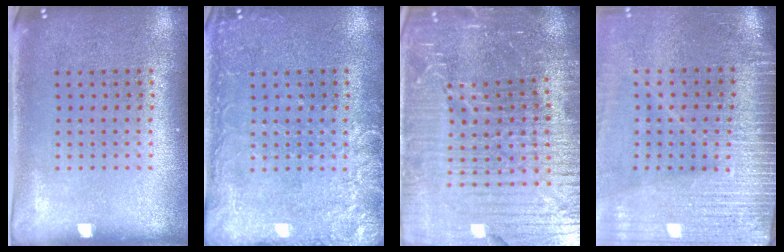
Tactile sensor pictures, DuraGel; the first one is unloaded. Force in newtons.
{"total": 3.5, "press": 3.5, "slide": 0.5}
{"total": 7.0, "press": 6.1, "slide": 3.5}
{"total": 3.8, "press": 3.3, "slide": 1.9}